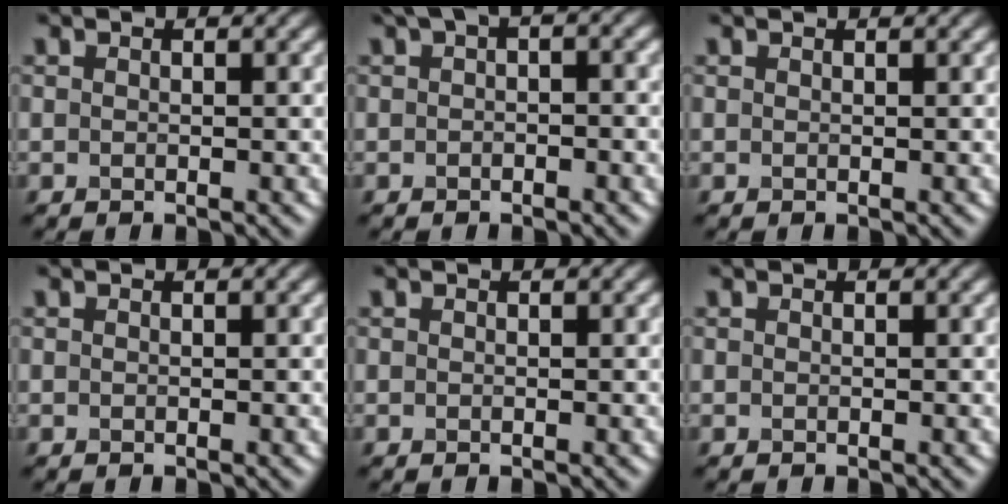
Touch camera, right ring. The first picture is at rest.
{"total": 2.4, "force": [0.8, 1.0, 2.0], "torque": [-0.028, 0.009, 0.006]}
{"total": 0.7, "force": [0.6, 0.1, 0.2], "torque": [-0.002, 0.000, 0.006]}
{"total": 0.0}
{"total": 0.0}
{"total": 0.0}